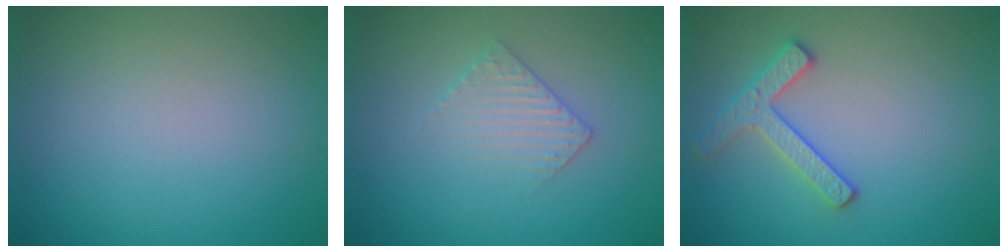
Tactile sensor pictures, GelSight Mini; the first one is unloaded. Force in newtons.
{"total": 2.2, "press": 2.2, "slide": 0.5}
{"total": 2.5, "press": 2.5, "slide": 0.4}